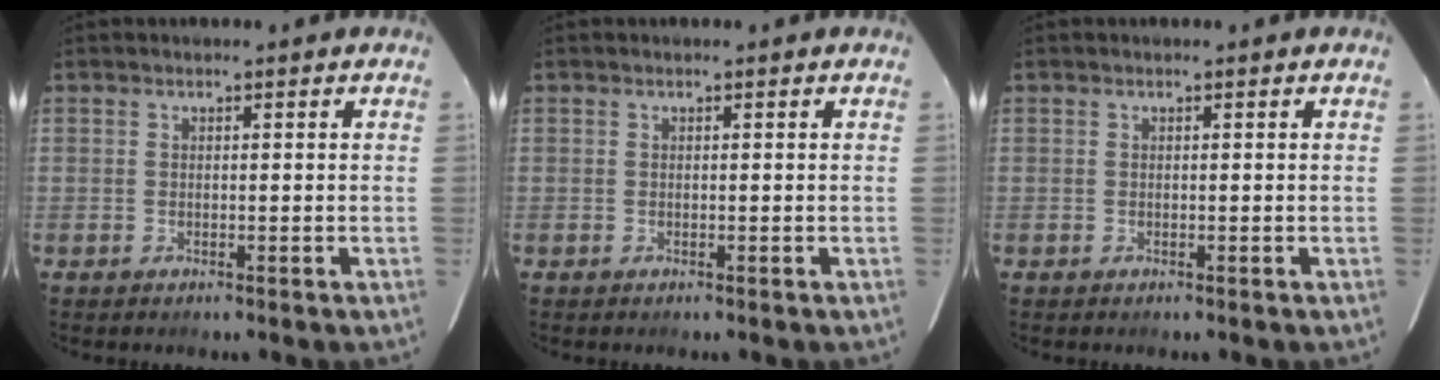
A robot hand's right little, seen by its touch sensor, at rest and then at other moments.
{"total": 0.0}
{"total": 0.0}